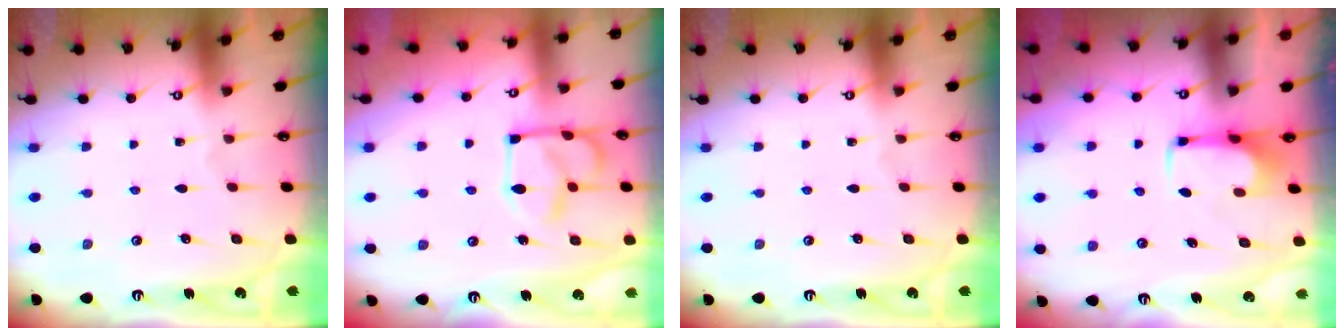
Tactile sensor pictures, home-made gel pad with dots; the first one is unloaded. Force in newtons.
{"total": 6.8, "press": 6.8, "slide": 0.5}
{"total": 0.0}
{"total": 2.0, "press": 2.0, "slide": 0.2}